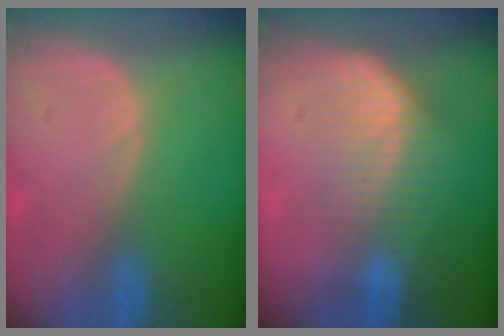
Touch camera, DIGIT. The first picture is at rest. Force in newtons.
{"total": 7.4, "press": 6.4, "slide": 3.8}